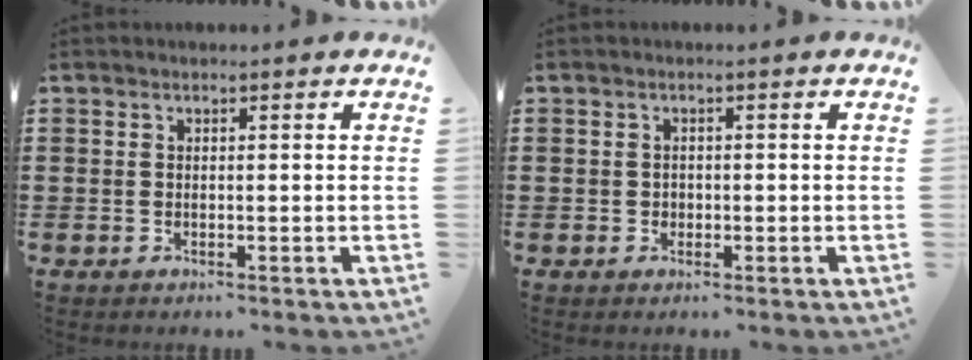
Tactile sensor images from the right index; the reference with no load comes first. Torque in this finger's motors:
{"motor_torque": [2.14, 0.00, 0.02, 0.02]}